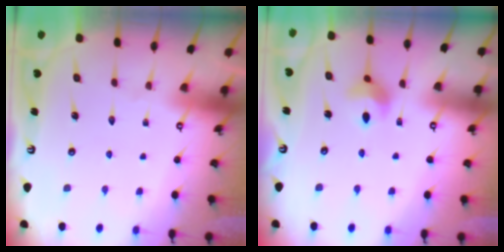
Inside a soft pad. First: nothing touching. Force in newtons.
{"total": 8.0, "press": 7.9, "slide": 1.2}